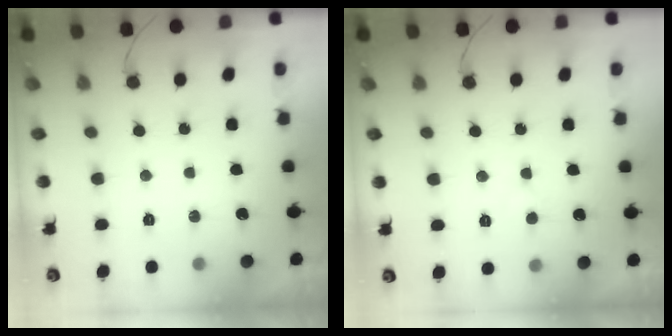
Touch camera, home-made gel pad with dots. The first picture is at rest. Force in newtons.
{"total": 3.6, "press": 3.6, "slide": 0.4}